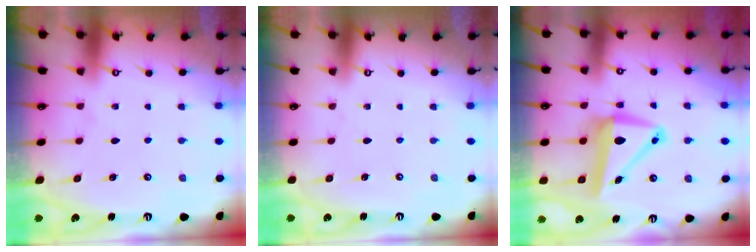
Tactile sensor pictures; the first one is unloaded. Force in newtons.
{"total": 0.0}
{"total": 9.4, "press": 9.1, "slide": 2.4}